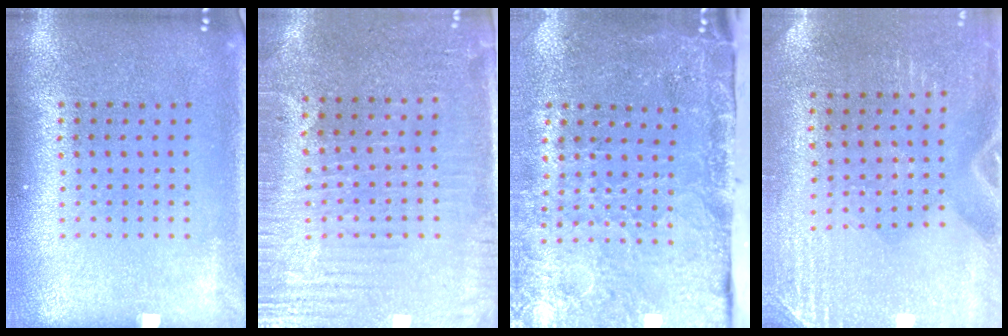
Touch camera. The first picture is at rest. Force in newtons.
{"total": 3.2, "press": 2.9, "slide": 1.3}
{"total": 4.8, "press": 3.6, "slide": 3.2}
{"total": 2.9, "press": 2.5, "slide": 1.4}